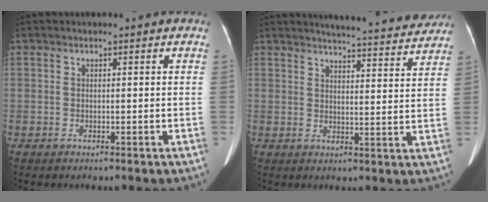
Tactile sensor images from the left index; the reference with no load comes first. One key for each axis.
{"total": 16.1, "fx": 15.1, "fy": 1.6, "fz": 5.1, "tx": -0.066, "ty": -0.028, "tz": 0.175}